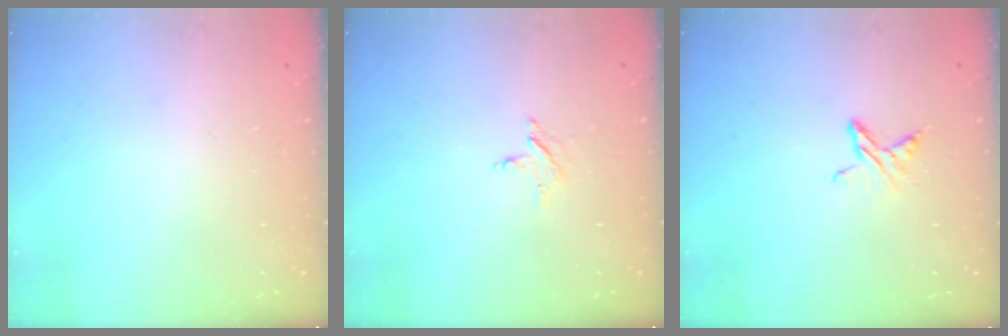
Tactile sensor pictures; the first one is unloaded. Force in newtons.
{"total": 2.3, "press": 2.2, "slide": 0.3}
{"total": 6.4, "press": 6.3, "slide": 0.7}